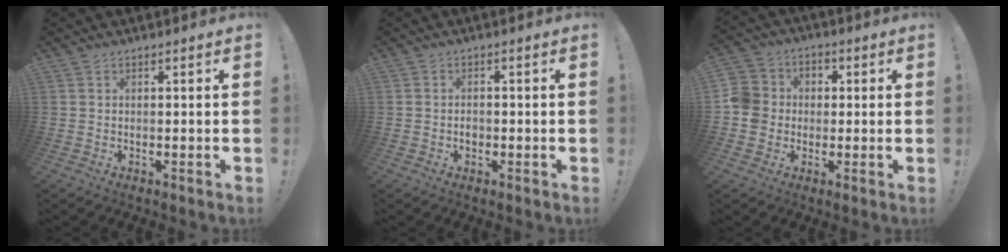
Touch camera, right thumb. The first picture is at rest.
{"total": 1.6, "force": [-0.7, 1.2, 0.7], "torque": [-0.003, 0.001, -0.014]}
{"total": 9.3, "force": [-1.3, 8.7, 3.0], "torque": [-0.059, 0.024, -0.019]}